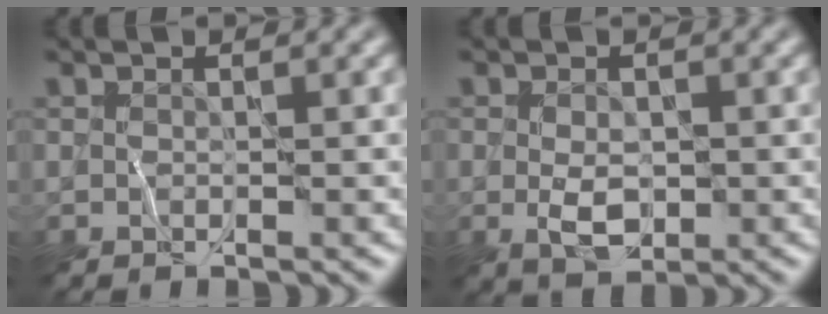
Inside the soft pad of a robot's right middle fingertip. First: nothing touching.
{"total": 2.9, "force": [-0.4, 1.8, 2.3], "torque": [-0.045, -0.008, -0.008]}